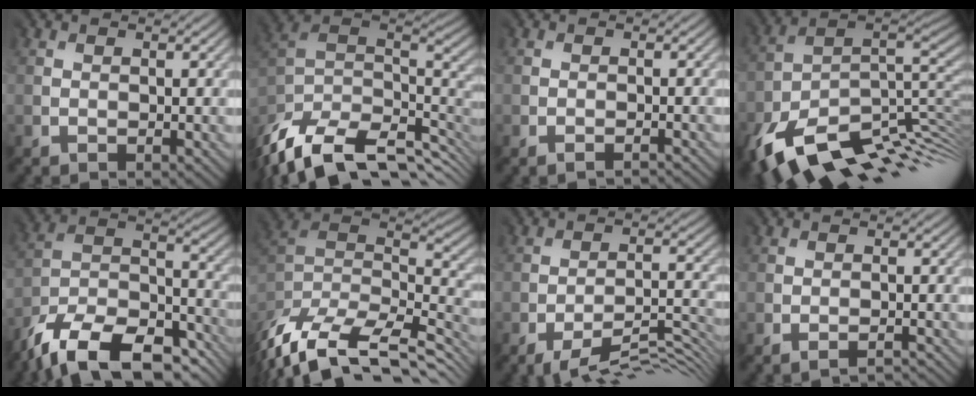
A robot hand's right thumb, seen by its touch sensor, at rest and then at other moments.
{"total": 11.6, "force": [-6.7, 5.4, 7.8], "torque": [-0.212, -0.026, -0.102]}
{"total": 1.7, "force": [-1.1, -1.0, -0.8], "torque": [0.010, 0.002, -0.022]}
{"total": 12.5, "force": [-6.3, 5.5, 9.3], "torque": [-0.185, -0.027, -0.102]}
{"total": 16.8, "force": [-14.3, 5.8, 6.6], "torque": [-0.159, -0.046, -0.215]}
{"total": 10.4, "force": [-7.6, 4.0, 5.8], "torque": [-0.168, -0.015, -0.117]}
{"total": 6.9, "force": [-5.8, 1.0, 3.6], "torque": [-0.060, -0.004, -0.095]}
{"total": 2.2, "force": [-1.8, -1.0, -0.7], "torque": [0.007, 0.001, -0.035]}